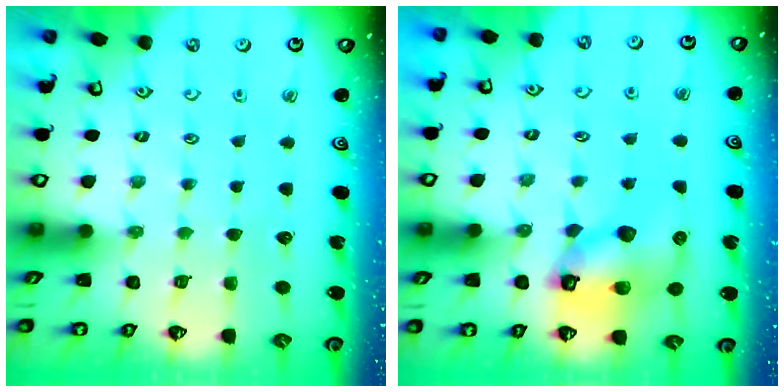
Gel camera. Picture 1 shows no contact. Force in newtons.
{"total": 11.3, "press": 11.2, "slide": 1.6}